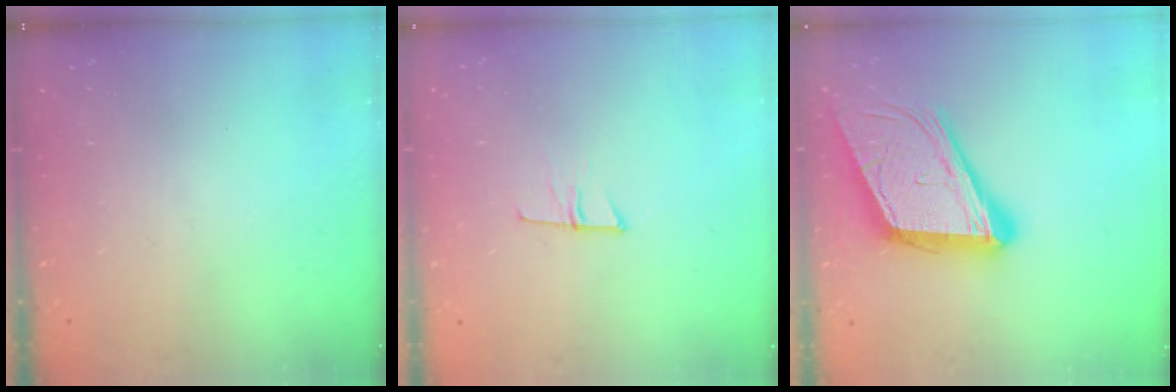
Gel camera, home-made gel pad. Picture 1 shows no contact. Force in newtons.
{"total": 6.0, "press": 5.9, "slide": 1.0}
{"total": 18.6, "press": 18.2, "slide": 3.8}